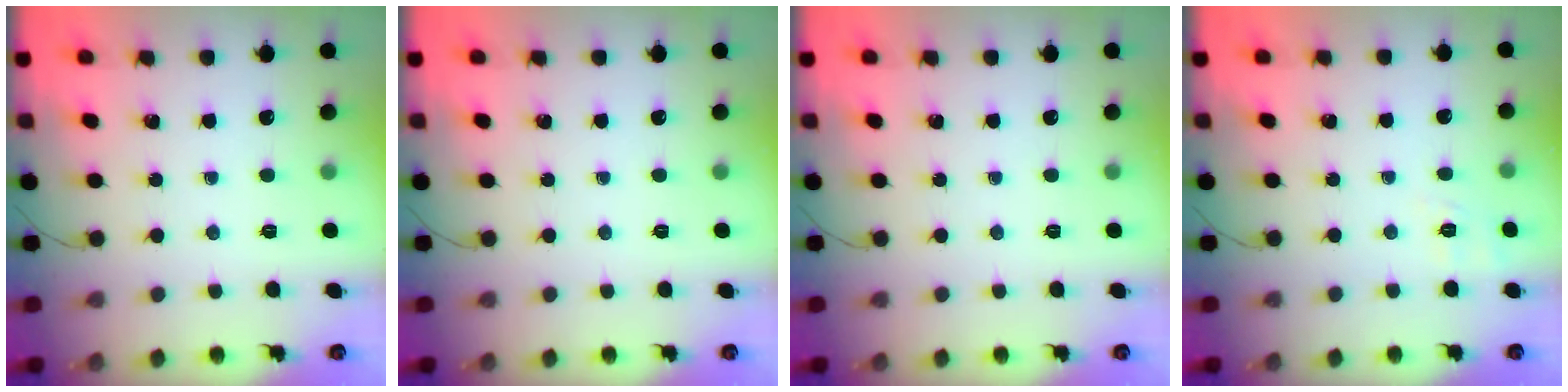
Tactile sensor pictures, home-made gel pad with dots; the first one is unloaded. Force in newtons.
{"total": 0.0}
{"total": 0.0}
{"total": 2.0, "press": 0.7, "slide": 1.9}